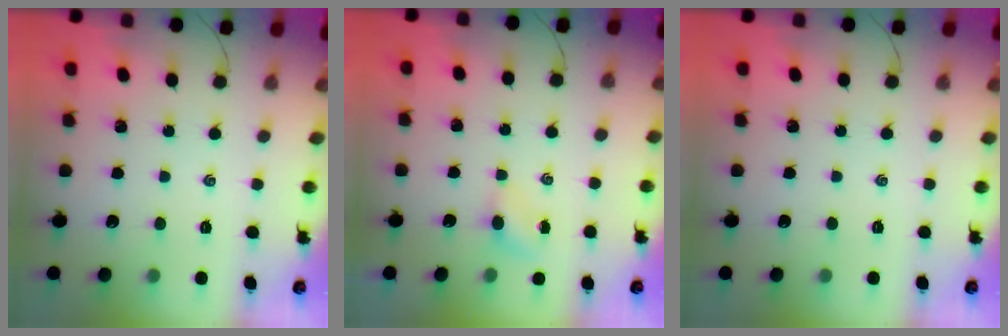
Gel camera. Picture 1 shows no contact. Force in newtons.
{"total": 4.0, "press": 3.8, "slide": 1.1}
{"total": 0.0}